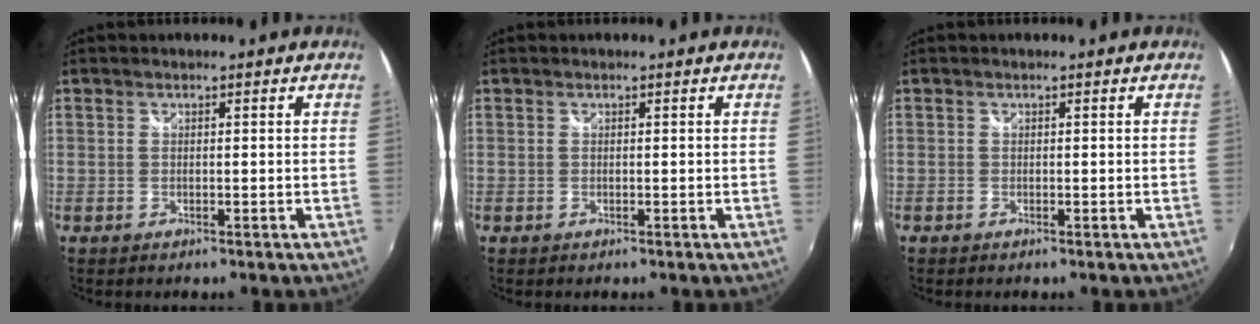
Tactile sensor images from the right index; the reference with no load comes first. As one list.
[{"total": 0.0}, {"total": 0.0}]